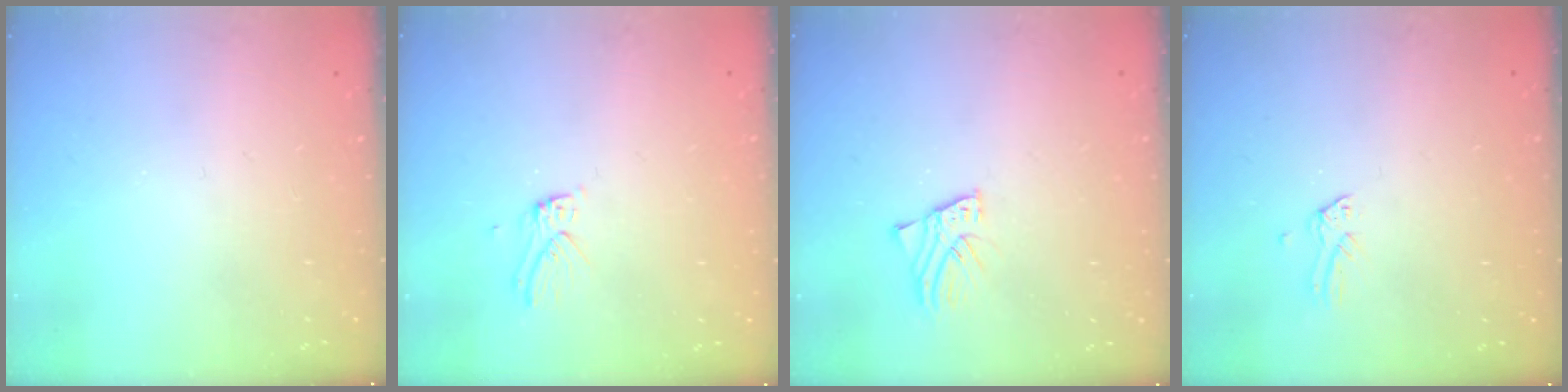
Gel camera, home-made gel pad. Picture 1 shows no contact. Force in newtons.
{"total": 3.9, "press": 3.9, "slide": 0.5}
{"total": 2.2, "press": 2.2, "slide": 0.1}
{"total": 0.0}